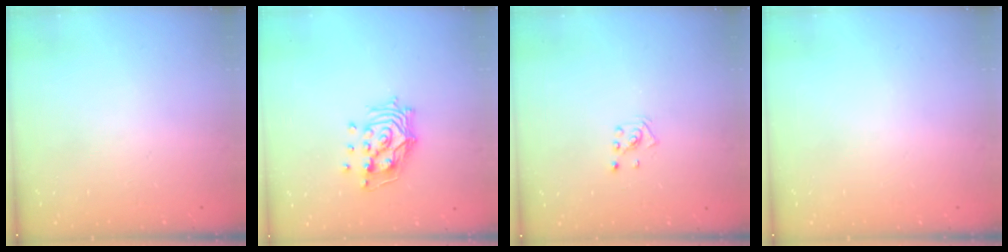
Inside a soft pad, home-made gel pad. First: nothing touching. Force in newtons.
{"total": 12.3, "press": 12.2, "slide": 1.7}
{"total": 2.2, "press": 2.2, "slide": 0.6}
{"total": 0.0}